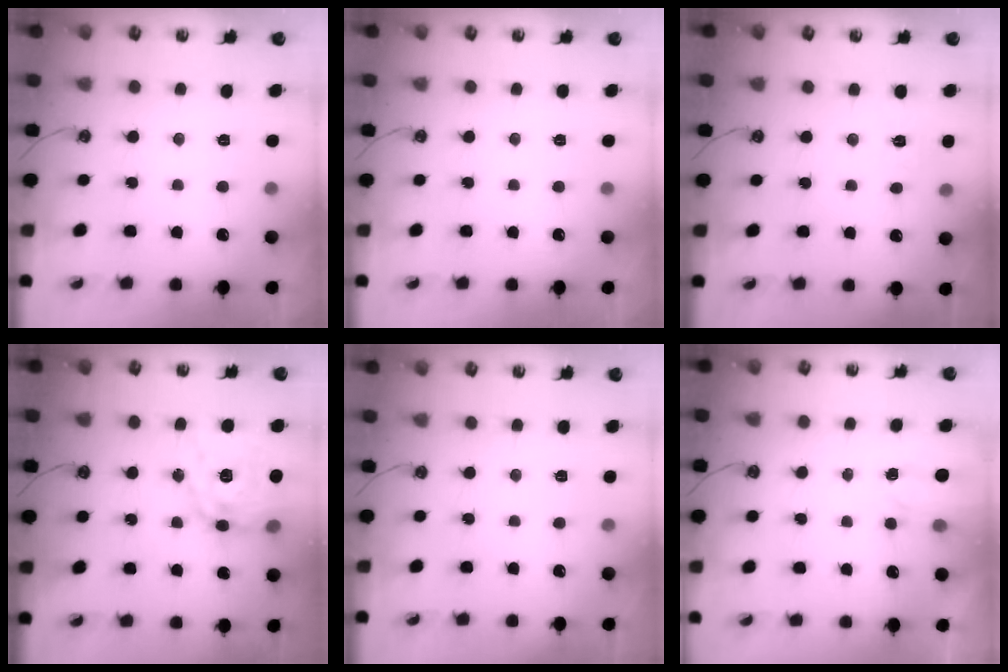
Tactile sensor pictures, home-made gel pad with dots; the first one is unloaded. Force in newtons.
{"total": 0.0}
{"total": 5.5, "press": 5.5, "slide": 0.6}
{"total": 14.8, "press": 14.8, "slide": 1.2}
{"total": 2.5, "press": 2.5, "slide": 0.4}
{"total": 3.0, "press": 3.0, "slide": 0.4}